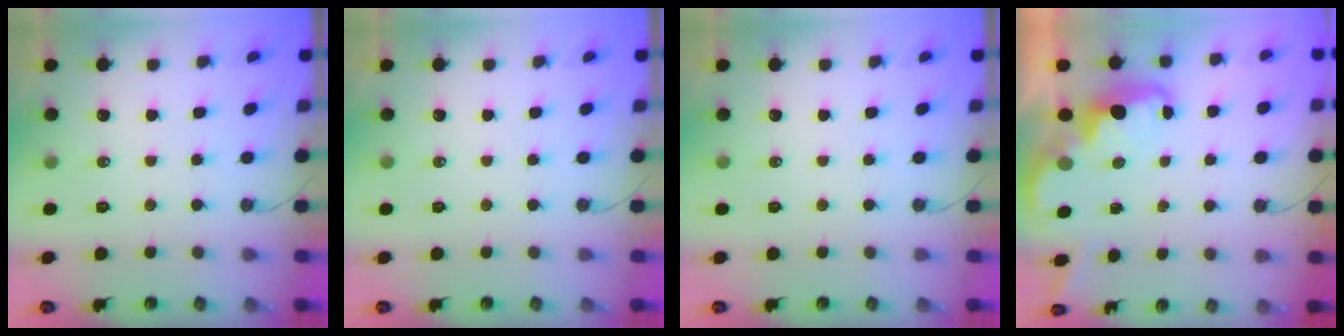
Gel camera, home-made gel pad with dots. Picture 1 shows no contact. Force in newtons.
{"total": 0.0}
{"total": 0.0}
{"total": 2.9, "press": 2.8, "slide": 0.6}